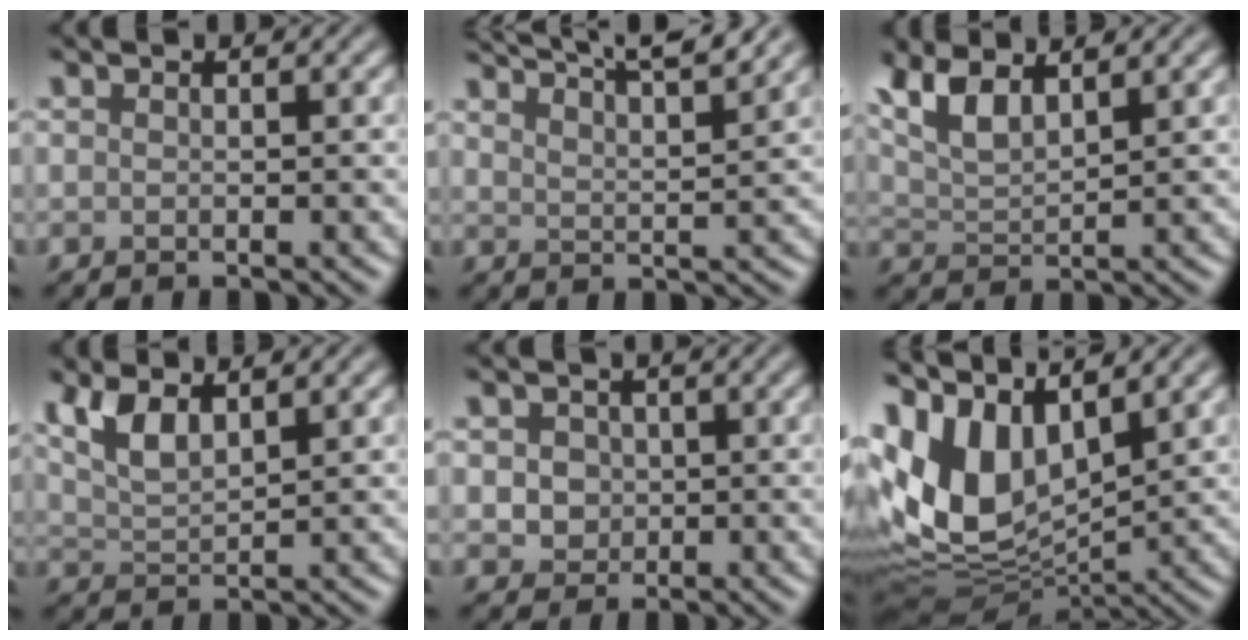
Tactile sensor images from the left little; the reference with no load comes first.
{"total": 8.9, "force": [7.3, 2.1, 4.7], "torque": [-0.043, 0.025, 0.064]}
{"total": 4.8, "force": [3.1, 1.7, 3.2], "torque": [-0.078, 0.005, 0.064]}
{"total": 3.8, "force": [2.3, 1.5, 2.7], "torque": [-0.065, 0.001, 0.048]}
{"total": 3.0, "force": [0.5, 2.6, 1.4], "torque": [-0.014, 0.009, 0.004]}
{"total": 9.7, "force": [3.4, 5.2, 7.5], "torque": [-0.172, 0.005, 0.060]}